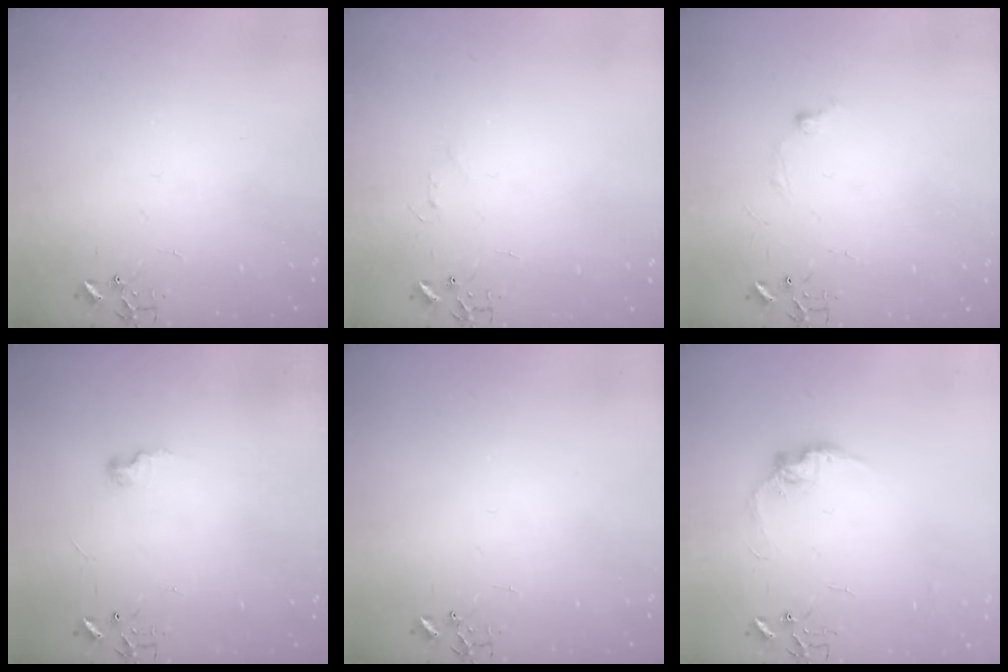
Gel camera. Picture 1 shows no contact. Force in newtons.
{"total": 3.5, "press": 3.4, "slide": 0.4}
{"total": 5.8, "press": 5.7, "slide": 0.7}
{"total": 7.0, "press": 7.0, "slide": 0.6}
{"total": 0.0}
{"total": 10.1, "press": 10.0, "slide": 0.5}